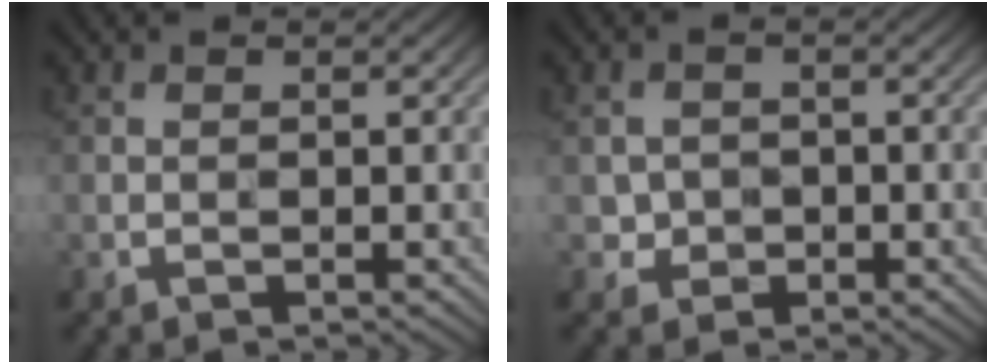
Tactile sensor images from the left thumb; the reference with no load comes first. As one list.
[{"total": 2.1, "force": [-0.5, 2.0, 0.5], "torque": [-0.010, -0.001, -0.011]}]